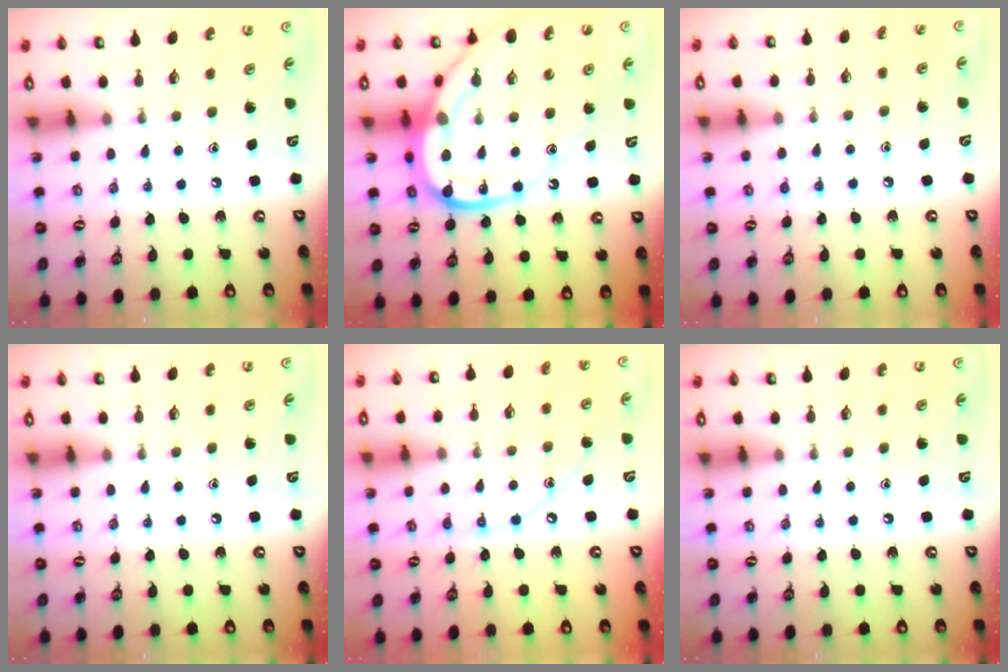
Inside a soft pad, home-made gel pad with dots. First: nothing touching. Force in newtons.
{"total": 19.8, "press": 19.7, "slide": 2.1}
{"total": 3.3, "press": 3.3, "slide": 0.5}
{"total": 0.0}
{"total": 7.4, "press": 7.3, "slide": 0.6}
{"total": 0.0}